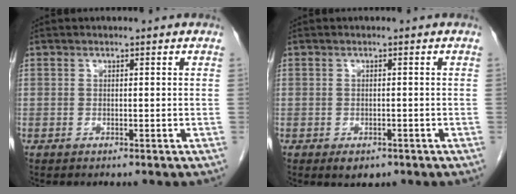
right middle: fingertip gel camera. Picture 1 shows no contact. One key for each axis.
{"total": 2.4, "fx": -1.4, "fy": 1.3, "fz": 1.4, "tx": -0.018, "ty": -0.001, "tz": -0.010}